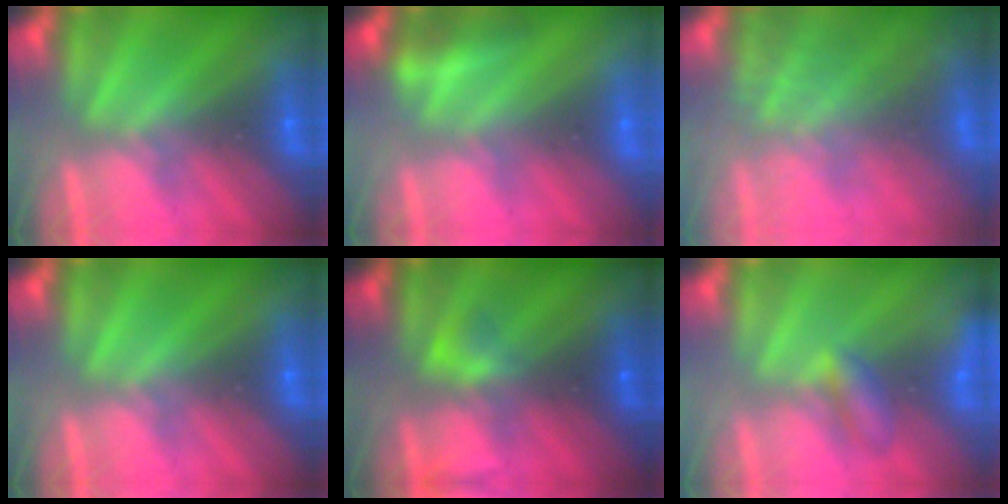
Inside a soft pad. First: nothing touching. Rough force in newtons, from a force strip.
{"total": 2.9}
{"total": 7.4}
{"total": 0.0}
{"total": 2.3}
{"total": 2.1}